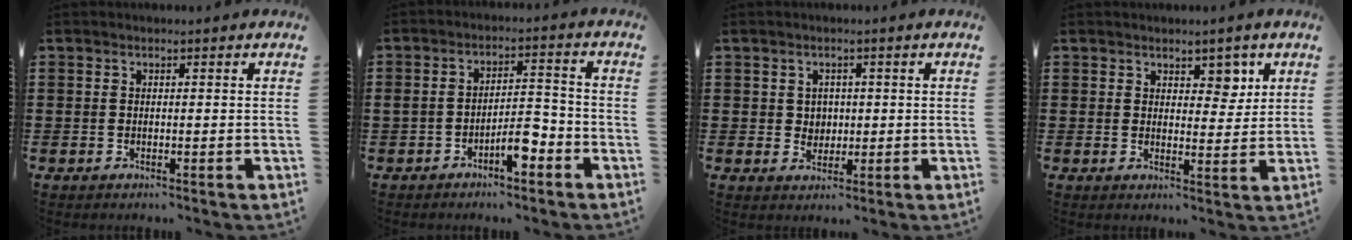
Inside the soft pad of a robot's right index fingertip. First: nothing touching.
{"total": 5.6, "force": [-3.4, 1.9, 4.1], "torque": [-0.065, 0.012, -0.059]}
{"total": 2.2, "force": [0.6, 2.0, 0.8], "torque": [-0.014, 0.007, 0.007]}
{"total": 4.0, "force": [2.7, 2.4, 1.7], "torque": [-0.020, -0.001, 0.043]}